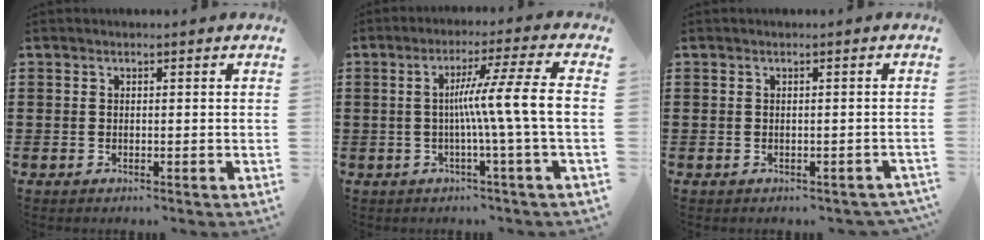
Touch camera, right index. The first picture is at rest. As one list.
[{"total": 9.5, "force": [-0.4, -1.3, 9.4], "torque": [-0.170, -0.006, -0.018]}, {"total": 0.5, "force": [-0.4, 0.3, 0.2], "torque": [-0.007, -0.001, -0.008]}]